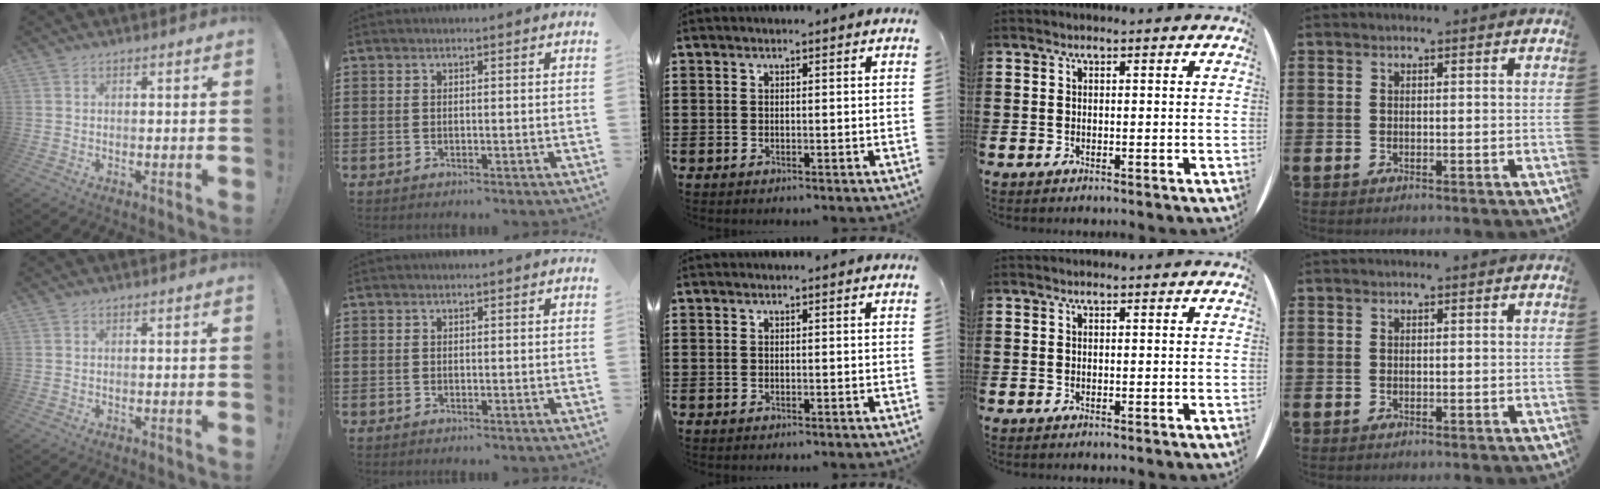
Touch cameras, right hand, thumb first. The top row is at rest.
{}